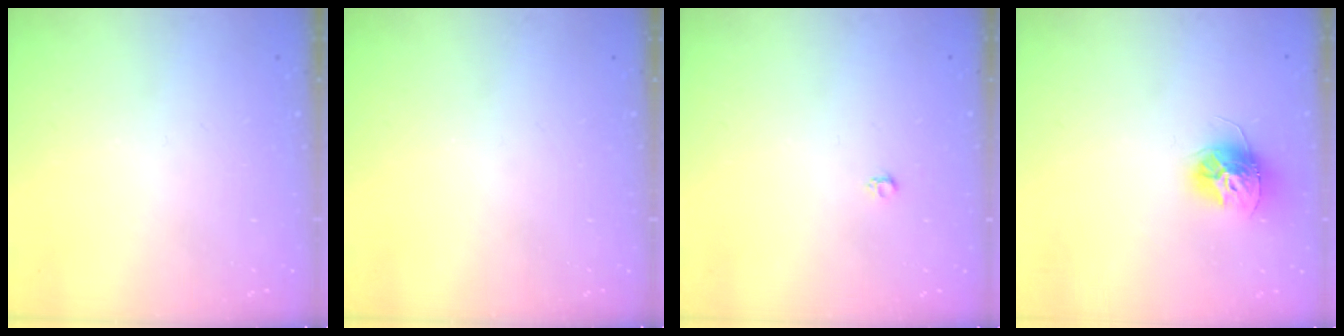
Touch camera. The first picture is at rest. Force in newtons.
{"total": 0.0}
{"total": 2.6, "press": 2.6, "slide": 0.4}
{"total": 11.3, "press": 11.3, "slide": 0.7}